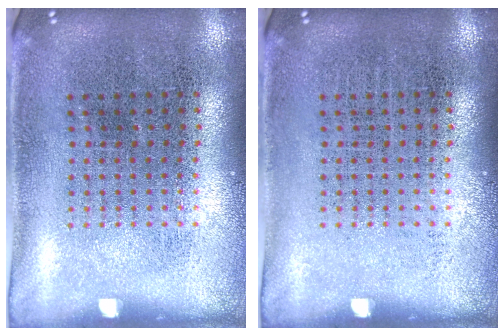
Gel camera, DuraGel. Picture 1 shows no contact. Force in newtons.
{"total": 0.0}